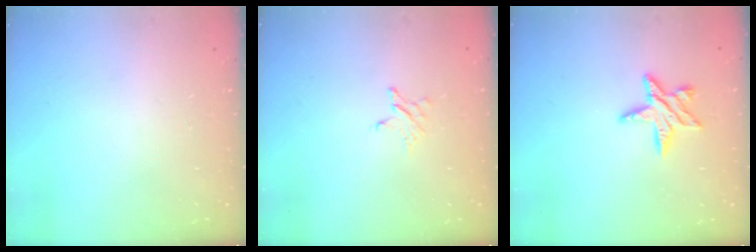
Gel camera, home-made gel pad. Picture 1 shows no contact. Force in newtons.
{"total": 2.5, "press": 2.5, "slide": 0.3}
{"total": 8.9, "press": 8.9, "slide": 0.4}